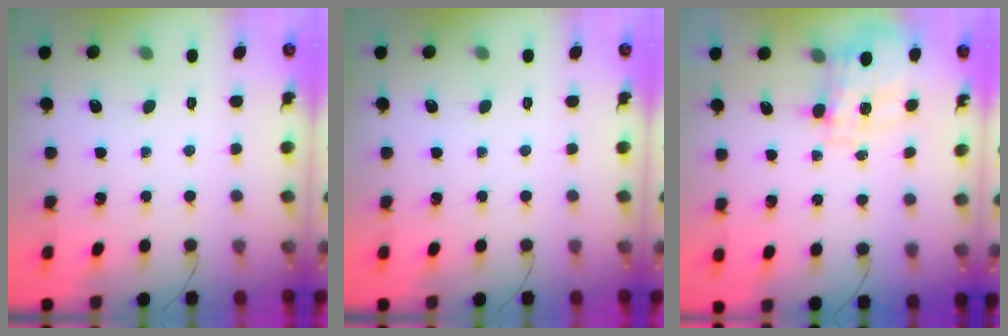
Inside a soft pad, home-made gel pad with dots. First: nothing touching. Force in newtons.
{"total": 0.0}
{"total": 3.4, "press": 3.2, "slide": 1.0}